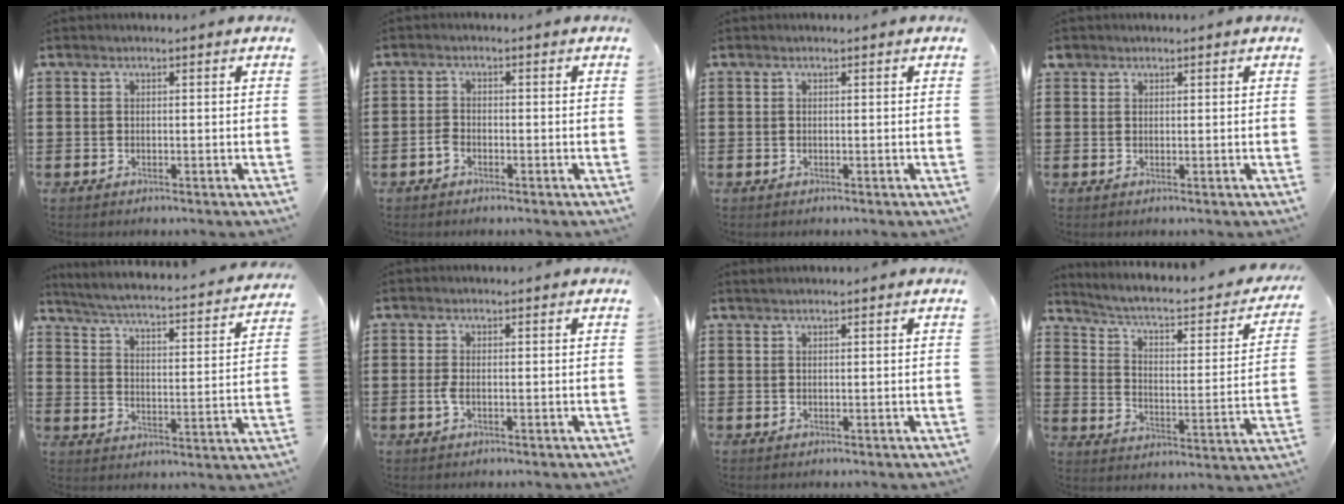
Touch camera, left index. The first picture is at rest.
{"total": 1.6, "force": [-0.9, 0.9, 1.0], "torque": [-0.028, 0.001, -0.021]}
{"total": 0.0}
{"total": 1.2, "force": [0.9, 0.8, 0.2], "torque": [-0.008, 0.005, 0.018]}
{"total": 3.4, "force": [3.1, -0.3, 1.3], "torque": [-0.046, -0.032, 0.041]}
{"total": 1.5, "force": [-0.2, 0.4, 1.4], "torque": [-0.034, -0.003, -0.006]}
{"total": 0.7, "force": [0.6, 0.0, 0.2], "torque": [-0.006, 0.000, 0.013]}
{"total": 3.7, "force": [2.4, 0.9, 2.6], "torque": [-0.066, -0.026, 0.030]}